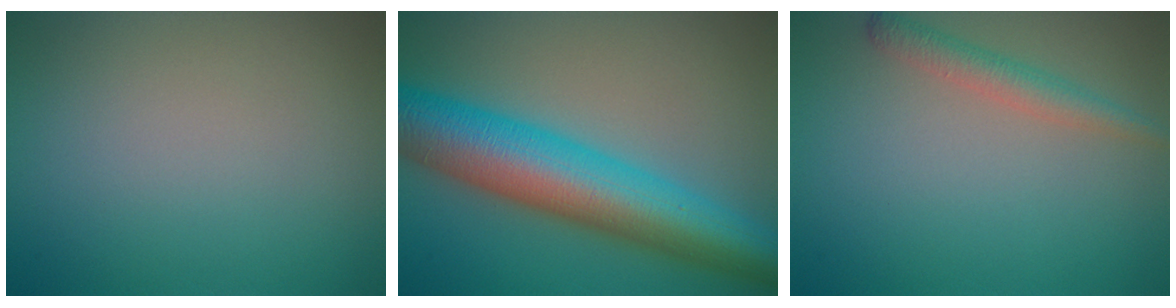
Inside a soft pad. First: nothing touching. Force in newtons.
{"total": 11.6, "press": 11.6, "slide": 0.1}
{"total": 2.2, "press": 2.2, "slide": 0.1}